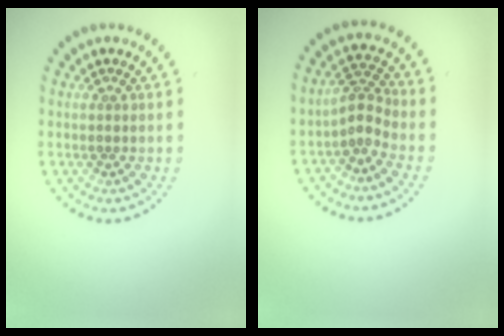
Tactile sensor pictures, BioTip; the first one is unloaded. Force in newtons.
{"total": 2.2, "press": 1.6, "slide": 1.6}